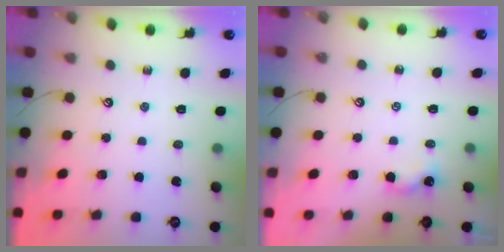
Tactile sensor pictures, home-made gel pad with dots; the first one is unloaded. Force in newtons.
{"total": 1.7, "press": 1.6, "slide": 0.3}